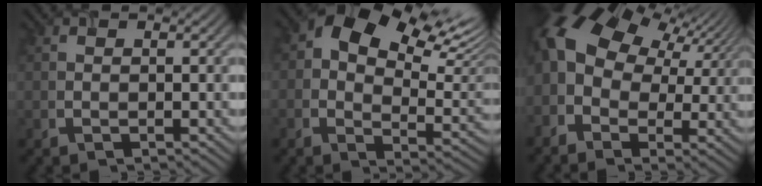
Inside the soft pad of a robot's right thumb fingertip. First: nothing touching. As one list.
[{"total": 13.2, "force": [6.4, 7.6, 8.6], "torque": [-0.137, 0.006, 0.116]}, {"total": 14.6, "force": [3.3, 10.8, 9.2], "torque": [-0.230, -0.004, 0.078]}]